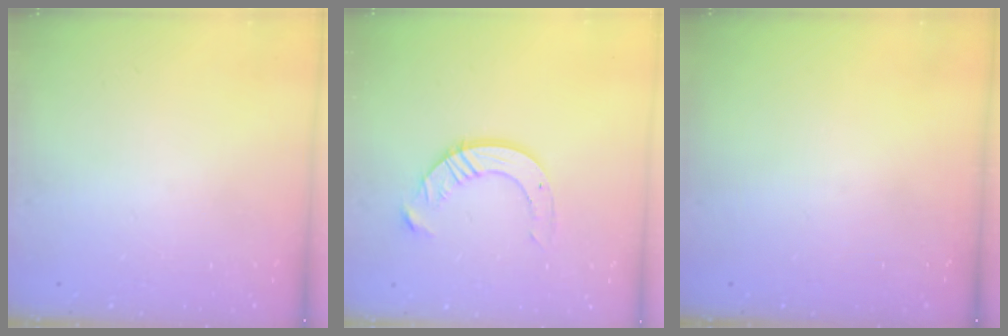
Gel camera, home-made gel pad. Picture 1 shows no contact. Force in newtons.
{"total": 10.5, "press": 10.4, "slide": 0.9}
{"total": 0.0}